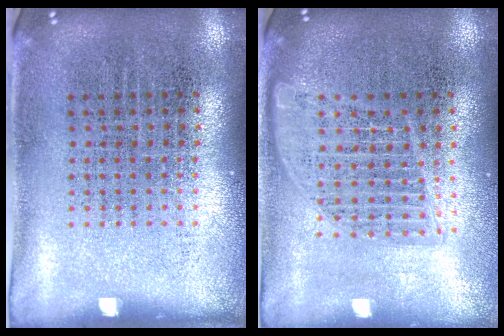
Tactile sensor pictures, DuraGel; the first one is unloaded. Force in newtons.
{"total": 1.5, "press": 1.4, "slide": 0.7}